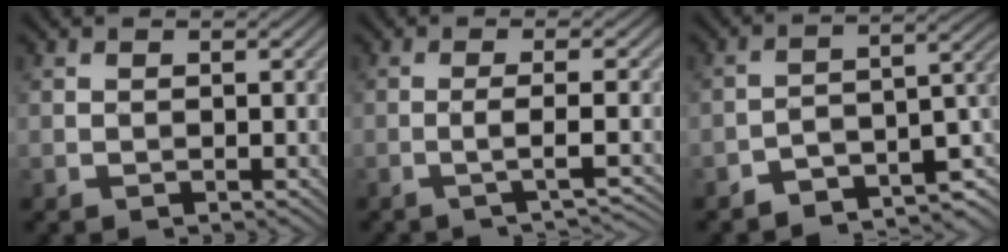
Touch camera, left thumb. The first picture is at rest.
{"total": 3.3, "force": [-1.2, 0.4, 3.0], "torque": [-0.040, 0.010, -0.043]}
{"total": 7.8, "force": [-5.7, 2.7, 4.6], "torque": [-0.055, -0.006, -0.104]}